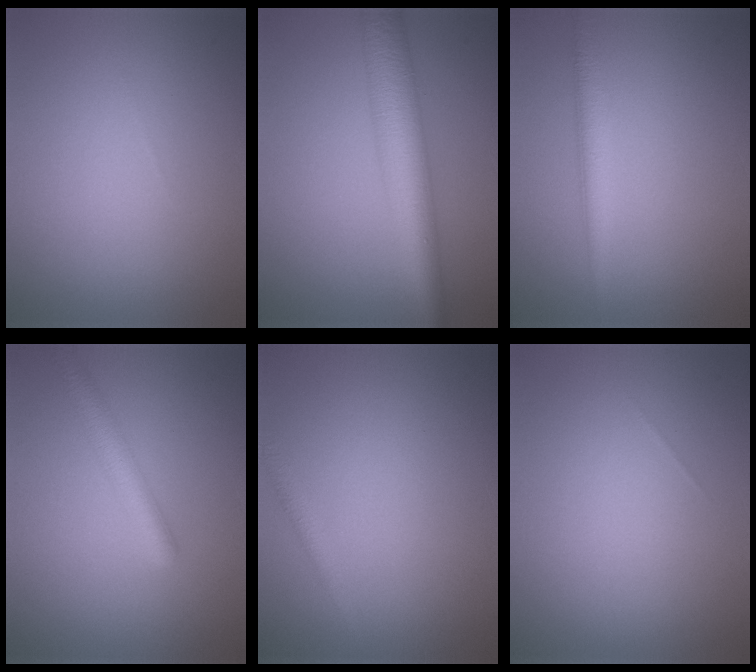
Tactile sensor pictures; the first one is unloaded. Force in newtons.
{"total": 7.1, "press": 7.1, "slide": 0.0}
{"total": 2.5, "press": 2.5, "slide": 0.0}
{"total": 2.9, "press": 2.9, "slide": 0.1}
{"total": 1.2, "press": 1.2, "slide": 0.0}
{"total": 0.0}